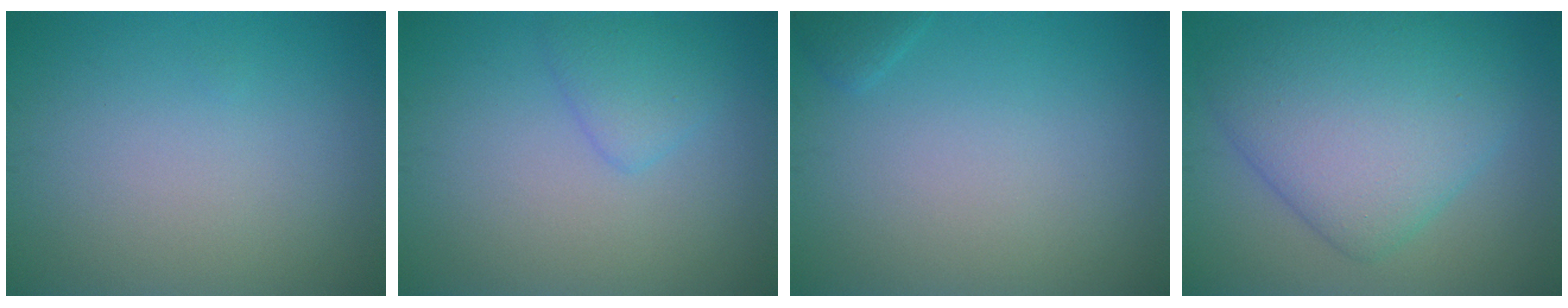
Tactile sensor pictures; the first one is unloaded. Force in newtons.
{"total": 2.0, "press": 2.0, "slide": 0.2}
{"total": 0.7, "press": 0.7, "slide": 0.1}
{"total": 8.6, "press": 8.6, "slide": 0.2}